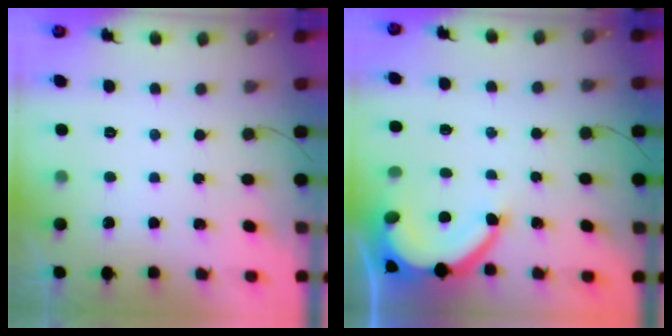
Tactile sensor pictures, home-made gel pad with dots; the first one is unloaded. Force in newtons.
{"total": 8.1, "press": 8.0, "slide": 0.5}